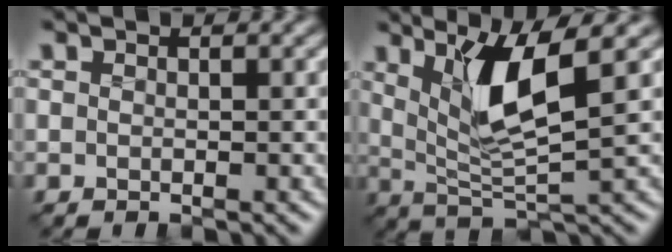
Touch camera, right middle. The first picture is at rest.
{"total": 5.9, "force": [2.1, 1.2, 5.3], "torque": [-0.104, -0.011, 0.042]}